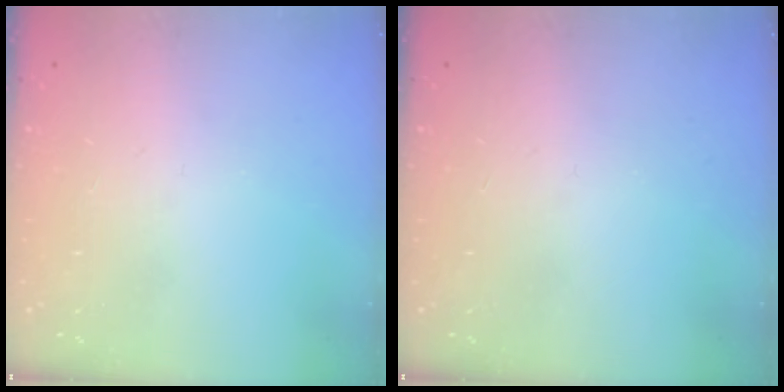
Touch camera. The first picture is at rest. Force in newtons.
{"total": 0.0}